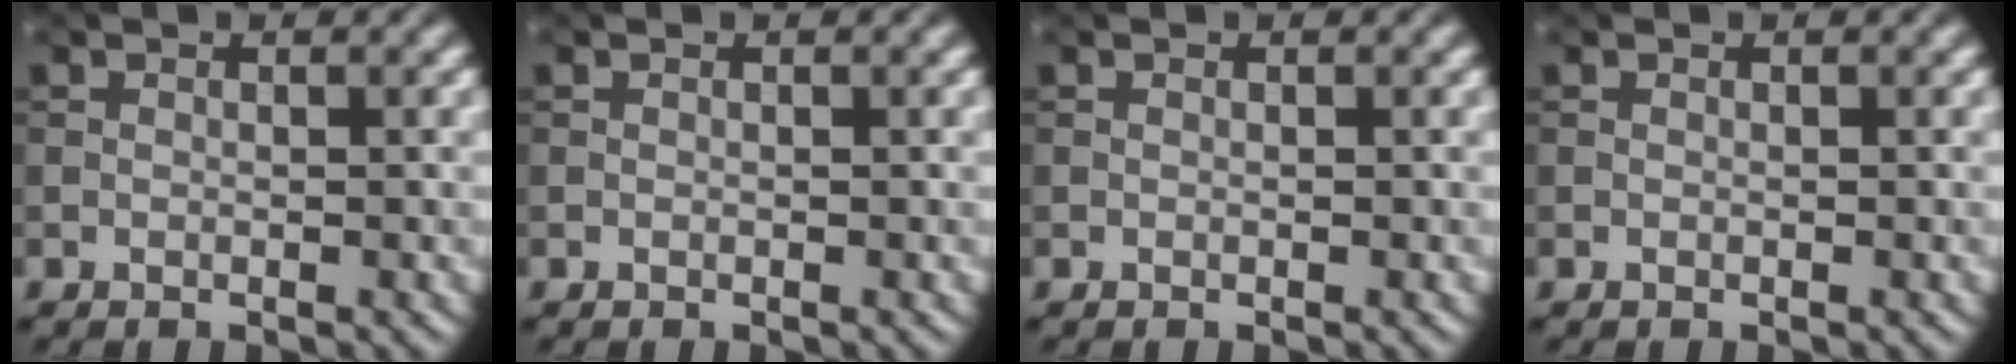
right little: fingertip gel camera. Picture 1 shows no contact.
{"total": 0.0}
{"total": 0.0}
{"total": 0.0}